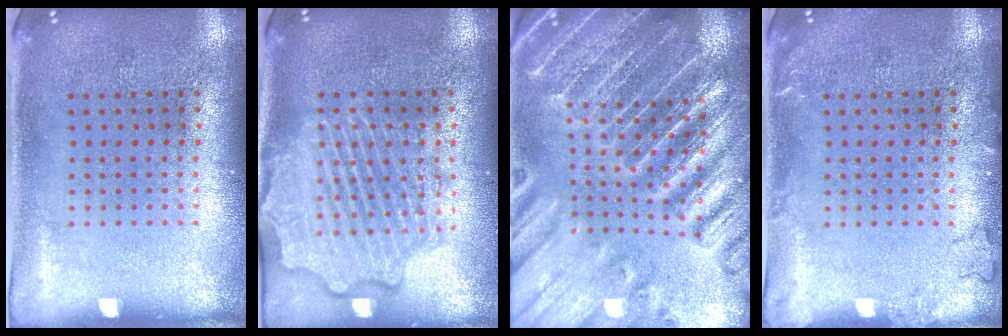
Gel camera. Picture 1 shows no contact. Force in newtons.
{"total": 3.1, "press": 3.1, "slide": 0.3}
{"total": 4.3, "press": 4.0, "slide": 1.6}
{"total": 1.2, "press": 1.2, "slide": 0.3}